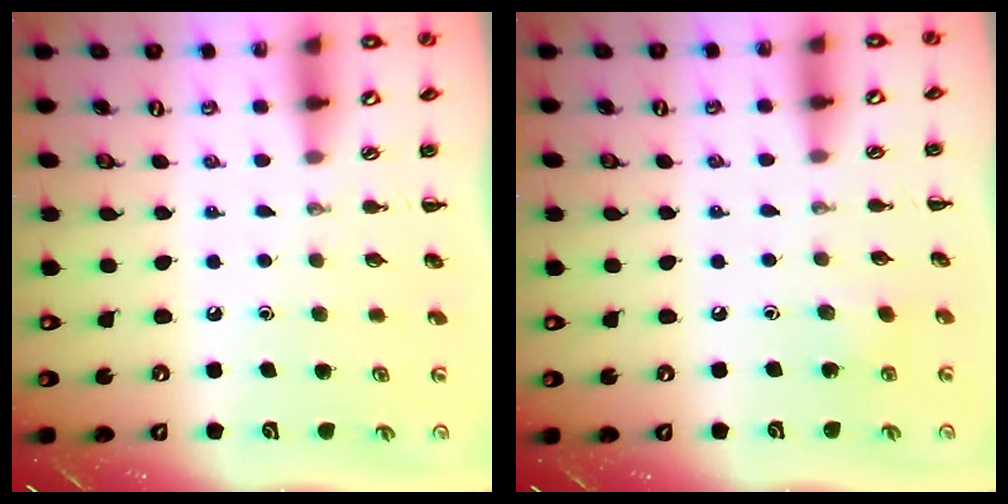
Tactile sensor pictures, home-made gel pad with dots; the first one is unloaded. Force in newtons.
{"total": 4.4, "press": 4.3, "slide": 1.1}